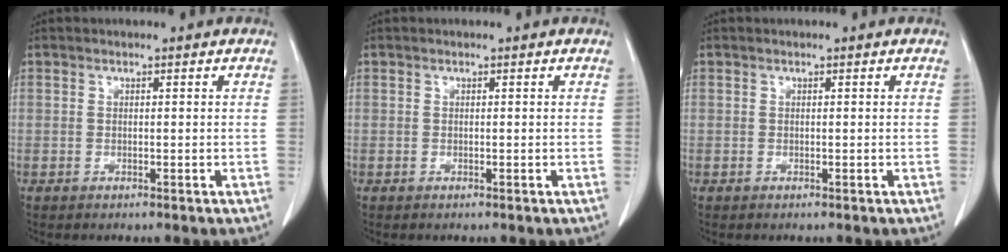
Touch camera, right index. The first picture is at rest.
{"total": 0.0}
{"total": 0.0}